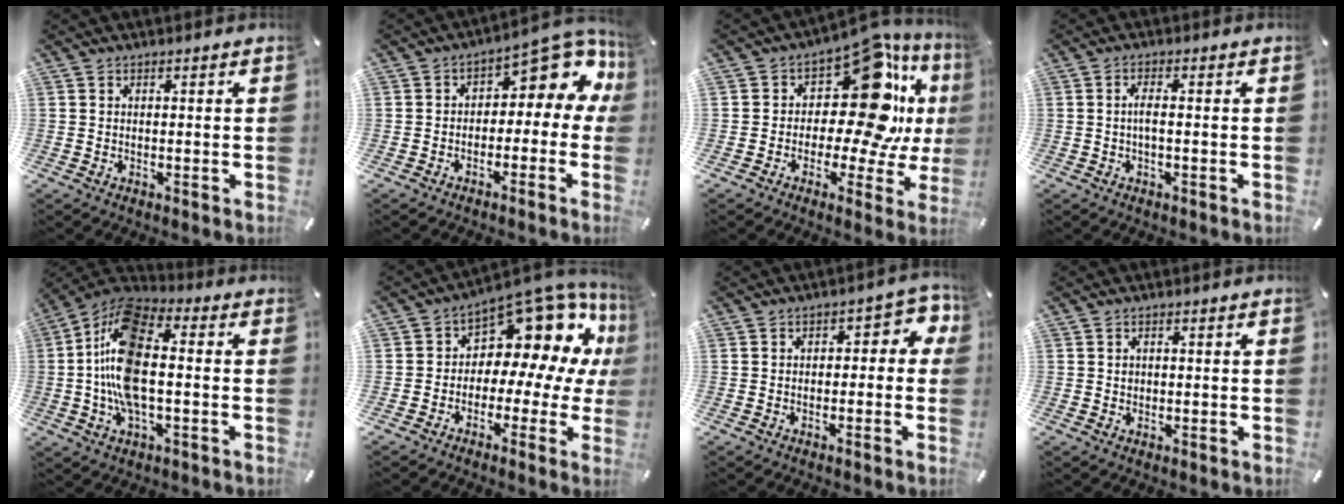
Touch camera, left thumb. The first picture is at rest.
{"total": 8.6, "force": [3.7, 4.7, 6.1], "torque": [-0.075, -0.036, 0.062]}
{"total": 19.2, "force": [6.3, 10.6, 14.6], "torque": [-0.214, -0.059, 0.101]}
{"total": 2.7, "force": [-0.4, 0.5, 2.6], "torque": [-0.049, 0.000, -0.008]}
{"total": 16.7, "force": [-0.6, 8.2, 14.5], "torque": [-0.305, 0.002, -0.014]}
{"total": 14.2, "force": [7.4, 8.4, 8.7], "torque": [-0.126, -0.075, 0.124]}
{"total": 5.3, "force": [-0.5, 3.6, 3.9], "torque": [-0.052, 0.010, -0.017]}
{"total": 0.7, "force": [0.1, 0.7, 0.3], "torque": [-0.006, 0.003, 0.000]}